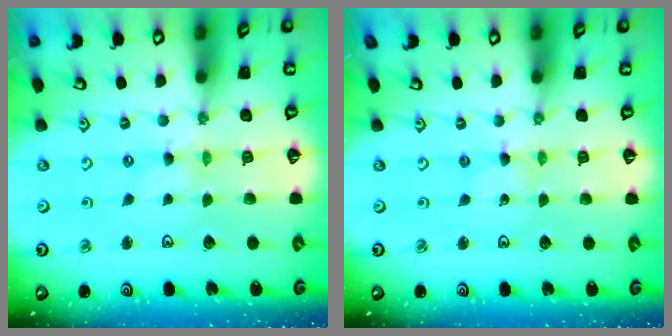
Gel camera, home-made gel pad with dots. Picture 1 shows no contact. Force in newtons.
{"total": 1.3, "press": 1.3, "slide": 0.1}